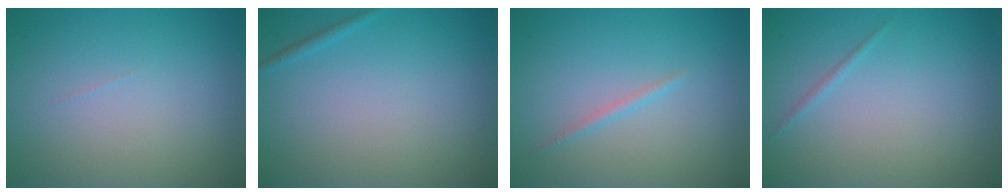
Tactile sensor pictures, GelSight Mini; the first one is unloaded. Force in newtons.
{"total": 0.6, "press": 0.6, "slide": 0.1}
{"total": 0.8, "press": 0.8, "slide": 0.0}
{"total": 0.6, "press": 0.6, "slide": 0.0}